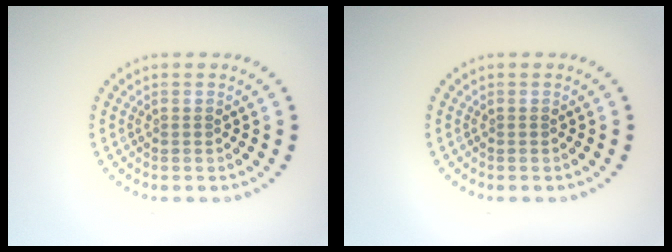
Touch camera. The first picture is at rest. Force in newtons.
{"total": 0.0}